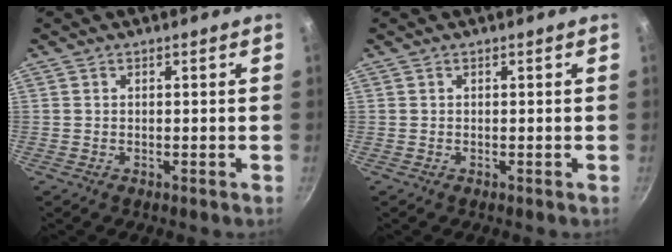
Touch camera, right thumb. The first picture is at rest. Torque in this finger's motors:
{"motor_torque": [0.34, 0.65, 0.43, -0.27, -0.03]}